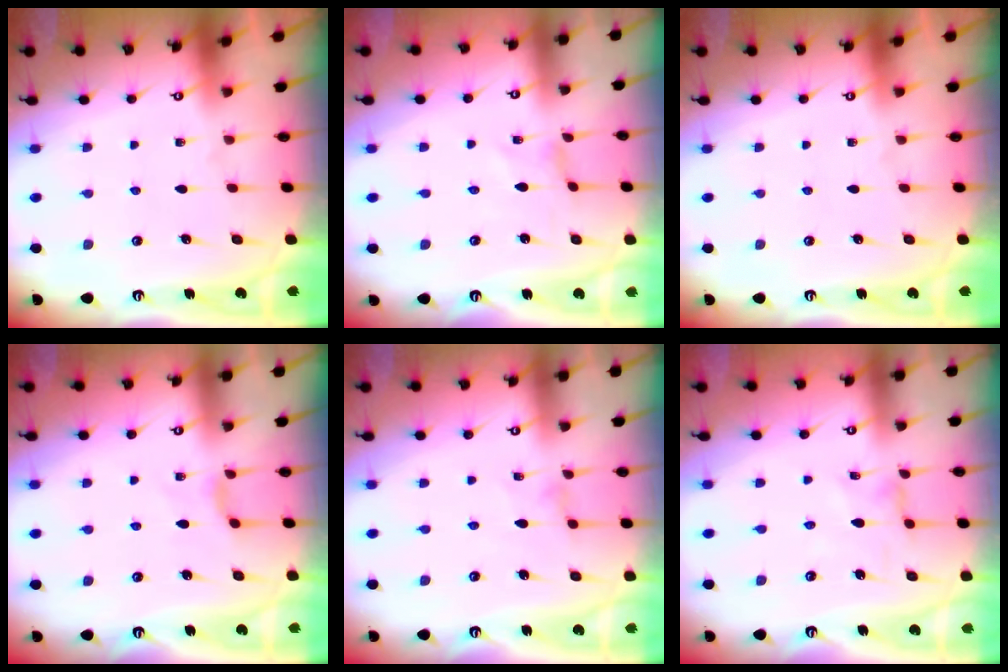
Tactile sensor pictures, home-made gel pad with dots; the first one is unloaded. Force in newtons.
{"total": 0.5, "press": 0.5, "slide": 0.2}
{"total": 0.0}
{"total": 2.9, "press": 2.9, "slide": 0.5}
{"total": 0.9, "press": 0.9, "slide": 0.2}
{"total": 0.0}